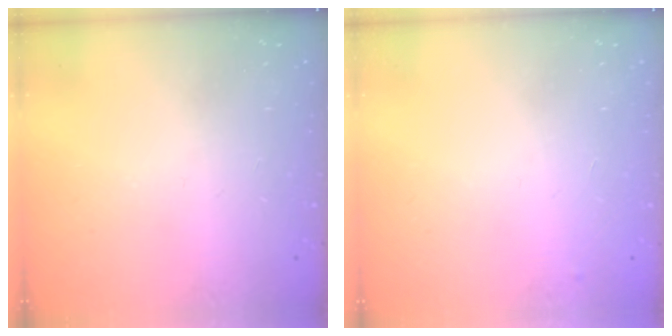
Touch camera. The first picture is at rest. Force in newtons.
{"total": 3.2, "press": 3.2, "slide": 0.4}